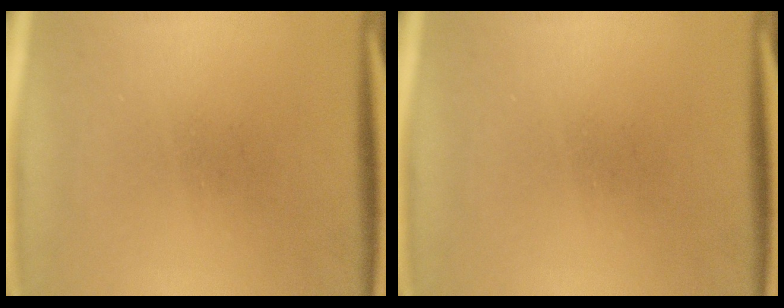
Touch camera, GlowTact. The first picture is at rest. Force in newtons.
{"total": 0.0}